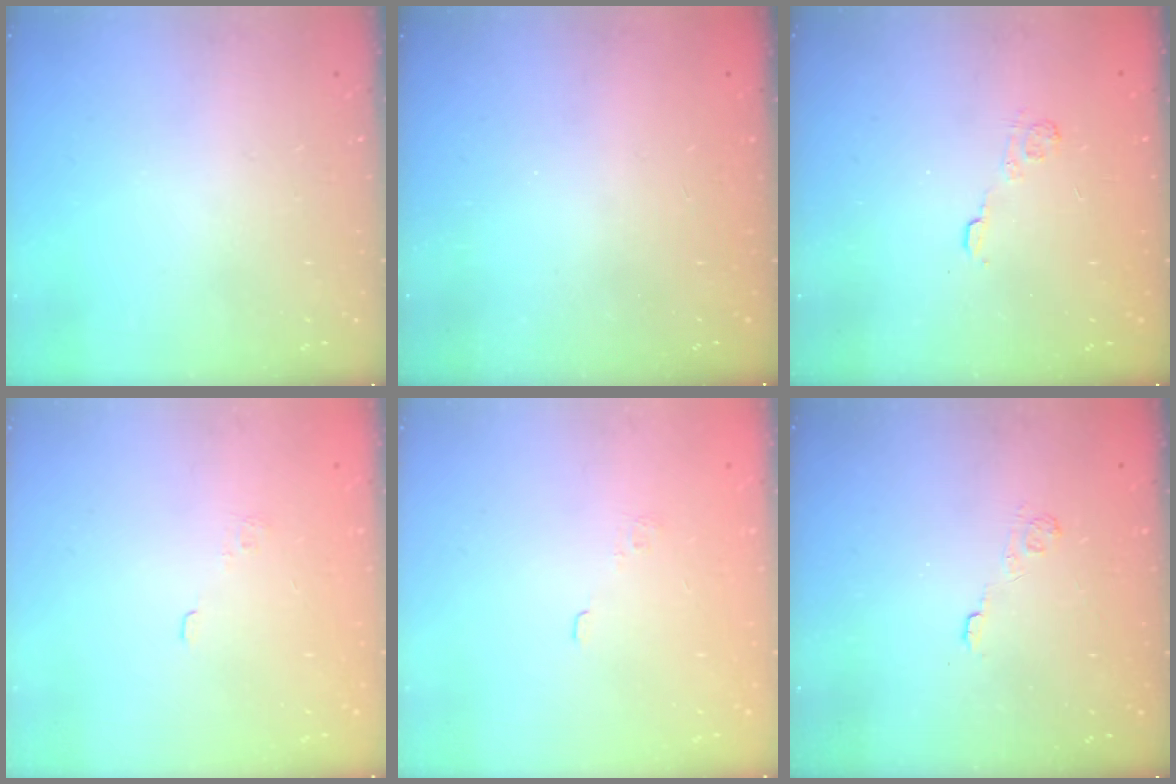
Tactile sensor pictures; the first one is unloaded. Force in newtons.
{"total": 2.3, "press": 2.2, "slide": 0.7}
{"total": 3.2, "press": 2.8, "slide": 1.5}
{"total": 1.5, "press": 0.9, "slide": 1.3}
{"total": 1.5, "press": 0.9, "slide": 1.3}
{"total": 2.2, "press": 1.7, "slide": 1.4}